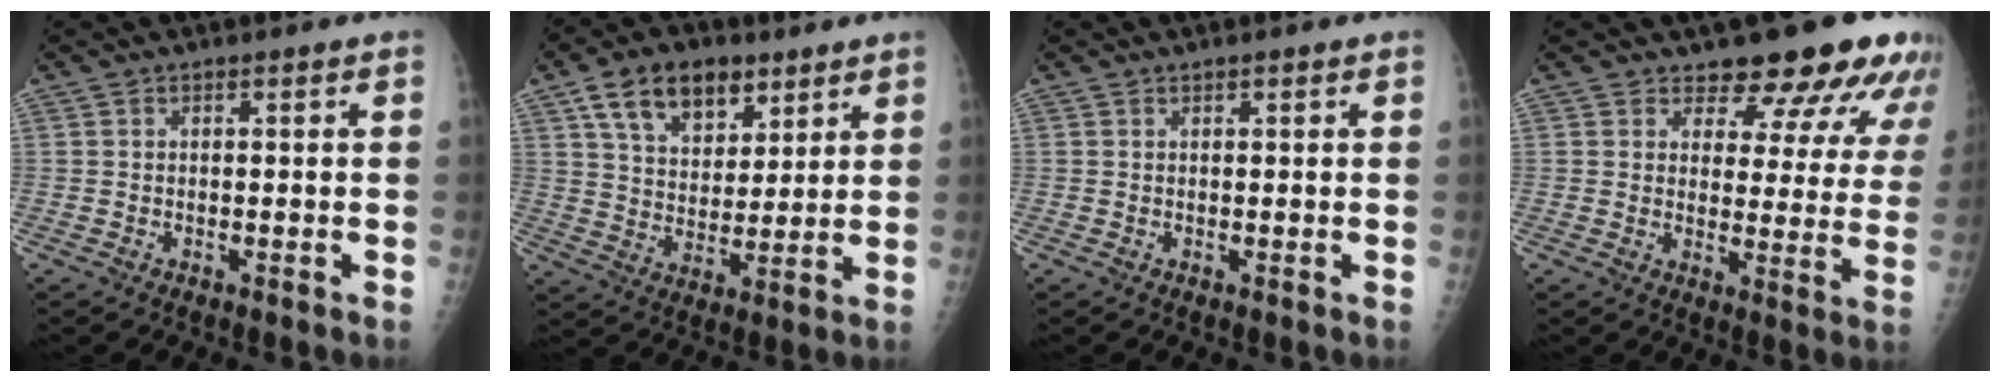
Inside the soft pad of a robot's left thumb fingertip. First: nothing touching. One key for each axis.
{"total": 13.2, "fx": 7.4, "fy": 8.1, "fz": 7.4, "tx": -0.091, "ty": -0.031, "tz": 0.130}
{"total": 0.5, "fx": 0.4, "fy": 0.2, "fz": 0.3, "tx": -0.004, "ty": -0.002, "tz": 0.005}
{"total": 13.5, "fx": 11.4, "fy": 5.3, "fz": 5.0, "tx": -0.014, "ty": -0.075, "tz": 0.125}